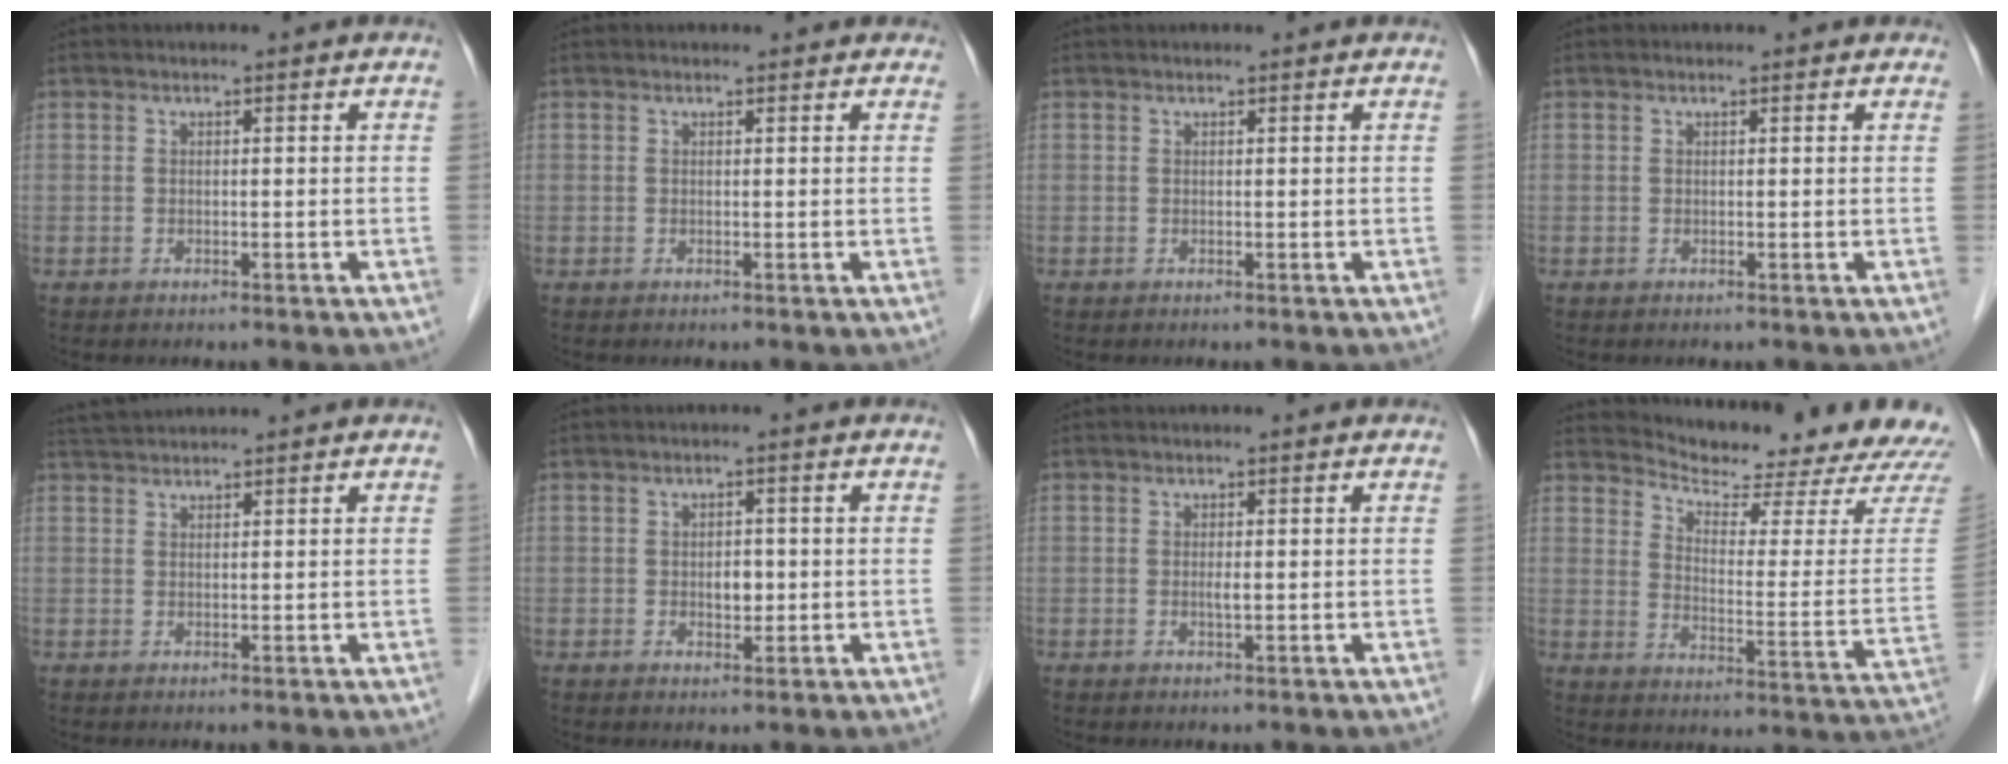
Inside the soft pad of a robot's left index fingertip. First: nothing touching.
{"total": 1.9, "force": [1.7, 0.9, 0.3], "torque": [-0.004, 0.008, 0.009]}
{"total": 1.4, "force": [1.3, 0.3, 0.4], "torque": [-0.010, 0.024, 0.020]}
{"total": 1.4, "force": [1.3, 0.6, 0.3], "torque": [-0.009, 0.009, 0.009]}
{"total": 3.2, "force": [3.1, -0.1, 0.7], "torque": [-0.017, 0.027, 0.063]}
{"total": 2.1, "force": [-0.3, 1.4, 1.6], "torque": [-0.026, -0.002, -0.003]}
{"total": 0.7, "force": [-0.1, 0.1, 0.7], "torque": [-0.020, -0.005, -0.002]}
{"total": 18.6, "force": [18.0, 0.5, 4.8], "torque": [-0.075, -0.092, 0.224]}